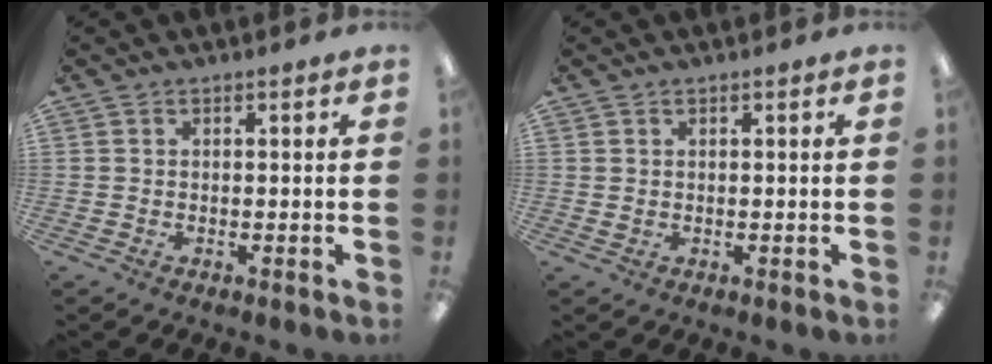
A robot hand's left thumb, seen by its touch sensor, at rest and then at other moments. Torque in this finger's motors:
{"motor_torque": [-0.16, 0.12, 0.24, -0.23, 0.00]}